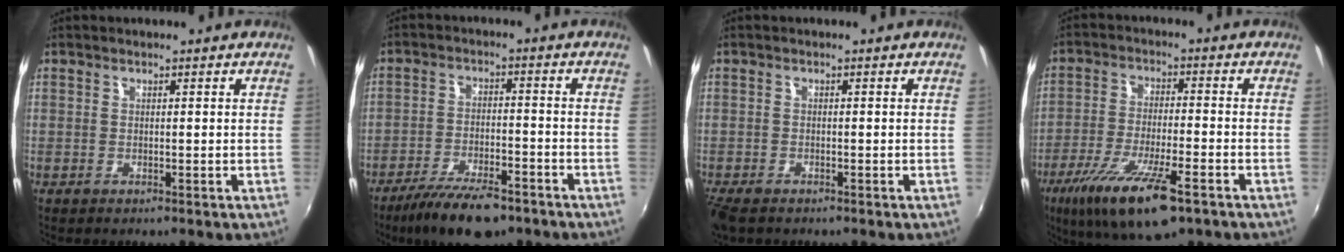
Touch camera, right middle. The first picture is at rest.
{"total": 12.3, "force": [-9.2, 4.1, 7.1], "torque": [-0.152, -0.019, -0.152]}
{"total": 4.2, "force": [-3.3, 1.6, 2.0], "torque": [-0.054, -0.020, -0.065]}
{"total": 15.3, "force": [-9.0, 3.7, 11.8], "torque": [-0.233, -0.042, -0.159]}